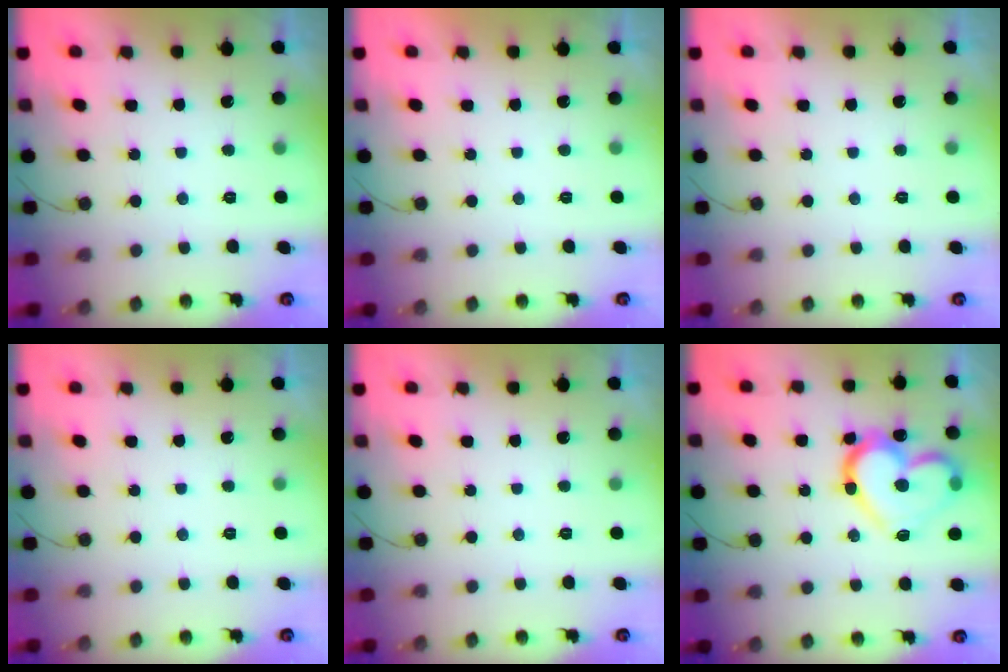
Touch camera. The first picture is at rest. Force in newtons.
{"total": 1.7, "press": 1.7, "slide": 0.0}
{"total": 0.0}
{"total": 0.0}
{"total": 0.0}
{"total": 18.5, "press": 18.3, "slide": 2.3}